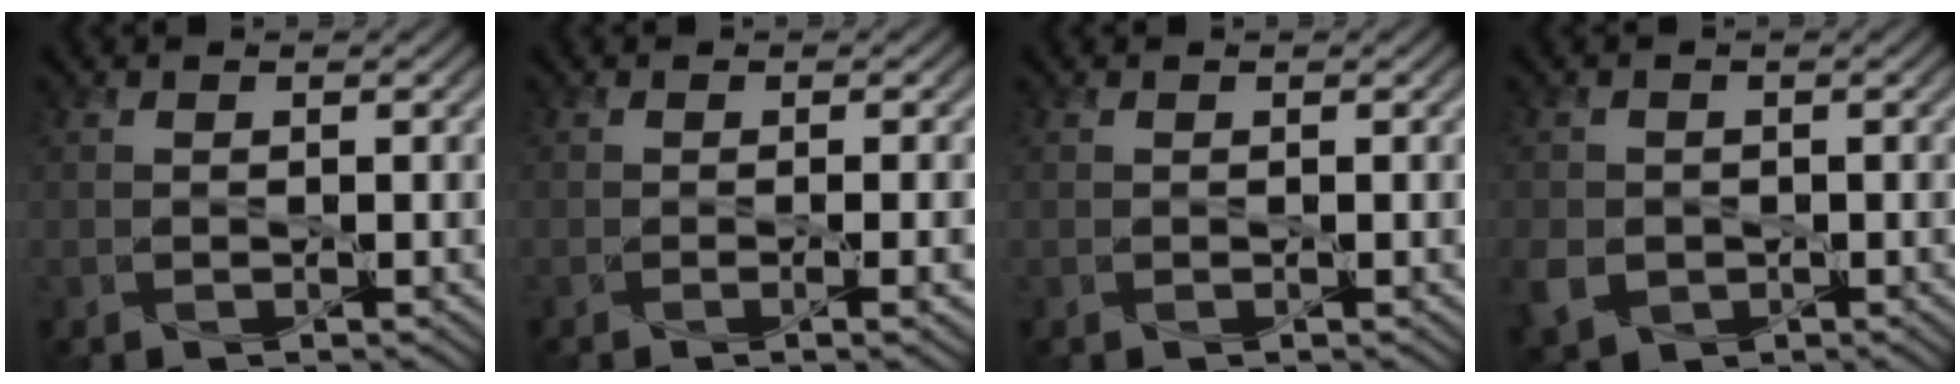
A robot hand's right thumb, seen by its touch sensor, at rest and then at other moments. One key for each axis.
{"total": 3.5, "fx": -0.7, "fy": 0.9, "fz": 3.3, "tx": -0.049, "ty": -0.002, "tz": -0.014}
{"total": 0.0}
{"total": 4.1, "fx": -1.2, "fy": 3.5, "fz": 1.8, "tx": -0.053, "ty": -0.014, "tz": -0.028}